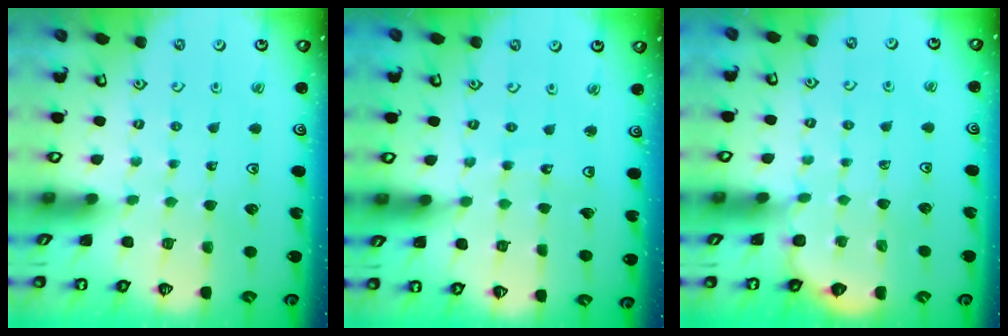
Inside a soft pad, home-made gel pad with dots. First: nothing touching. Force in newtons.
{"total": 5.7, "press": 5.6, "slide": 0.7}
{"total": 2.9, "press": 2.9, "slide": 0.3}